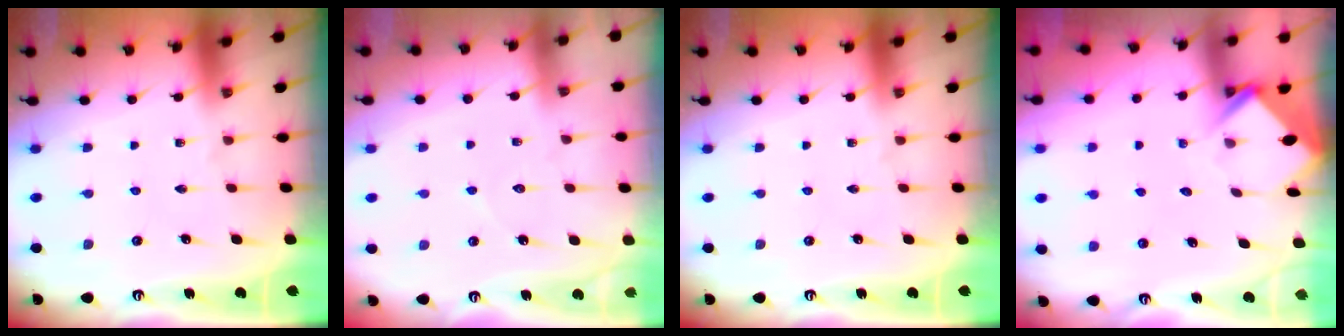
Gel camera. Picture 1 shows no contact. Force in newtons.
{"total": 4.2, "press": 4.2, "slide": 0.4}
{"total": 0.0}
{"total": 3.7, "press": 3.7, "slide": 0.2}